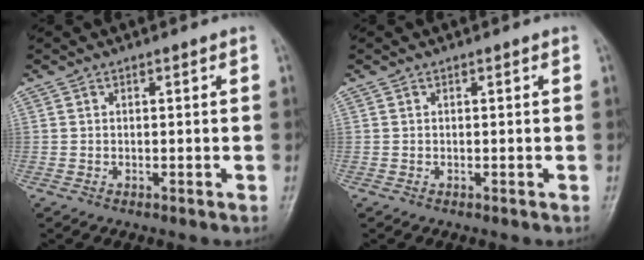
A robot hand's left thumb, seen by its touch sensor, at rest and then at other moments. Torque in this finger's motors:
{"motor_torque": [0.01, 0.01, 0.01, -0.01, 0.00]}